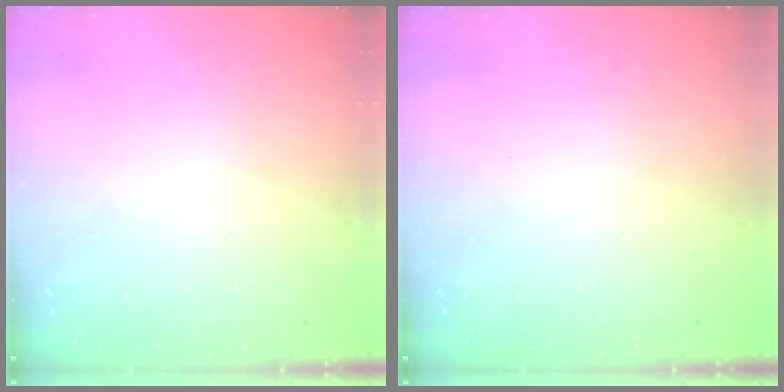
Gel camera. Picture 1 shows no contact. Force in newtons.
{"total": 0.0}